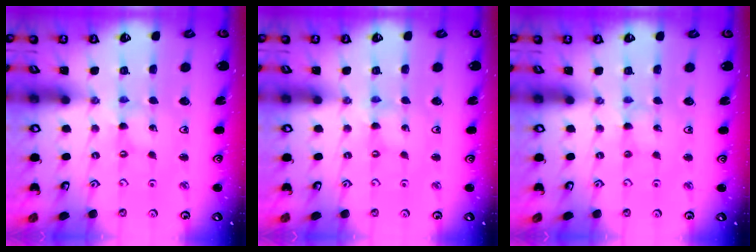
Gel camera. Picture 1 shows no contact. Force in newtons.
{"total": 0.0}
{"total": 1.9, "press": 1.9, "slide": 0.2}